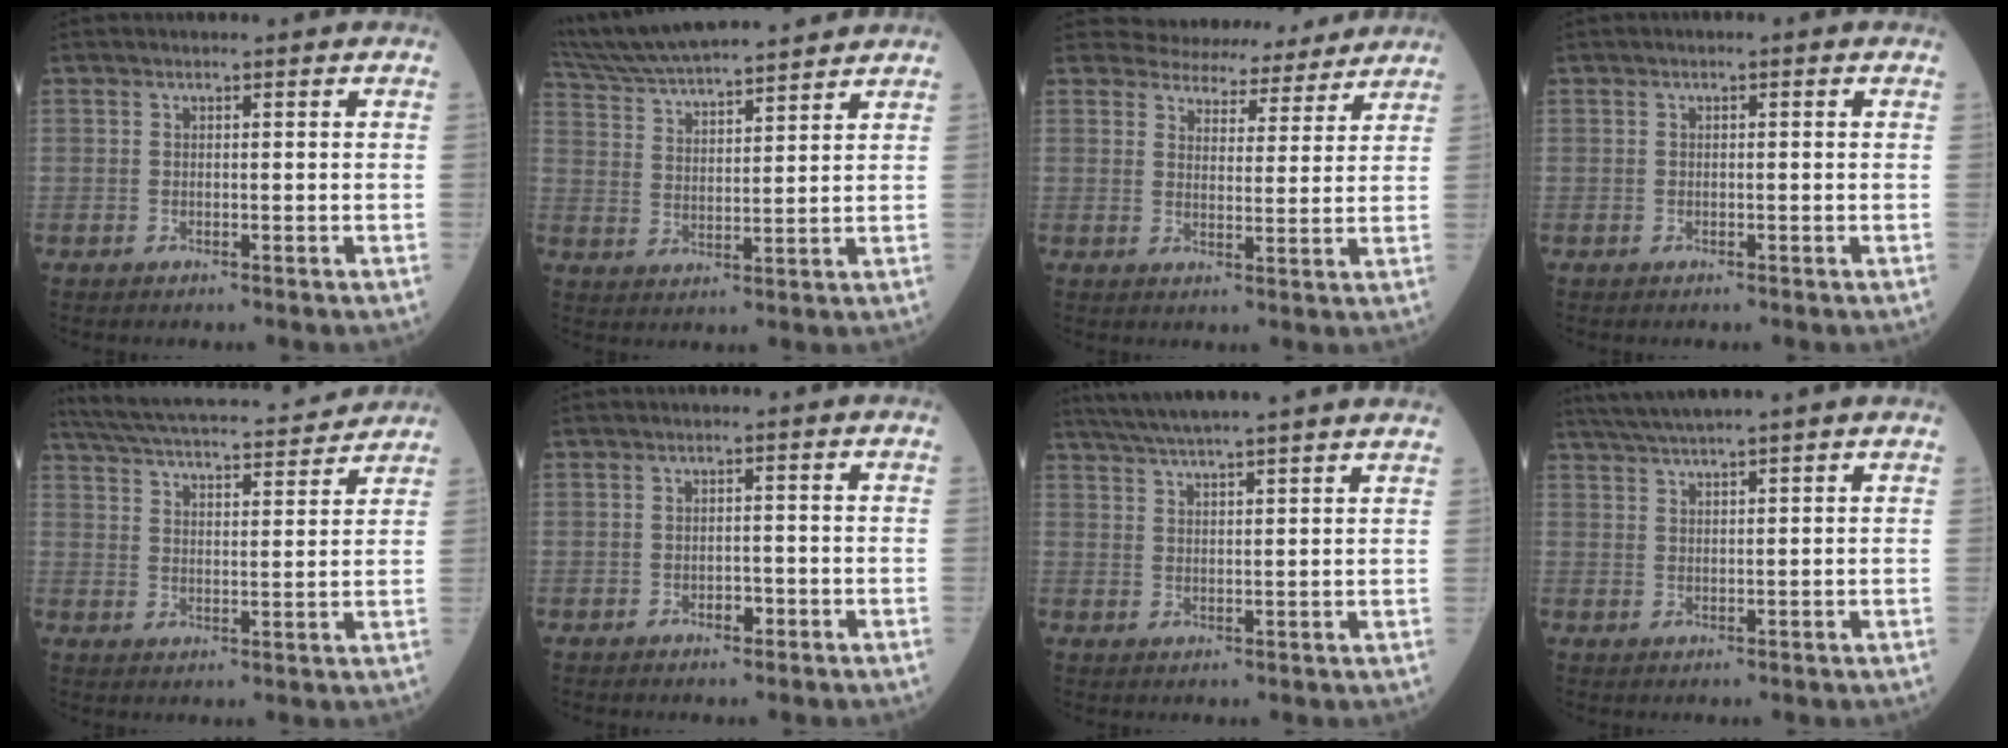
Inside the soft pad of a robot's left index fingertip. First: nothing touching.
{"total": 17.7, "force": [16.1, 1.9, 7.0], "torque": [-0.130, 0.036, 0.270]}
{"total": 11.2, "force": [10.6, 3.3, 1.3], "torque": [-0.001, 0.007, 0.127]}
{"total": 0.0}
{"total": 19.0, "force": [17.6, 2.2, 7.0], "torque": [-0.125, 0.025, 0.254]}
{"total": 1.4, "force": [-0.7, 0.8, 0.9], "torque": [-0.013, 0.003, -0.010]}
{"total": 15.7, "force": [13.8, -0.7, 7.4], "torque": [-0.129, 0.018, 0.188]}
{"total": 6.9, "force": [5.8, -1.3, 3.4], "torque": [-0.062, 0.024, 0.098]}